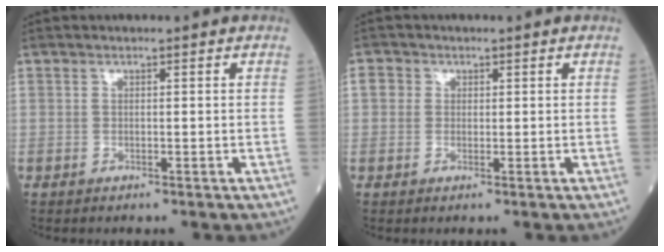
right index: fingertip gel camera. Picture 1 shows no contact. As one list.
[{"total": 1.9, "force": [0.3, 1.8, 0.5], "torque": [-0.003, 0.009, 0.002]}]